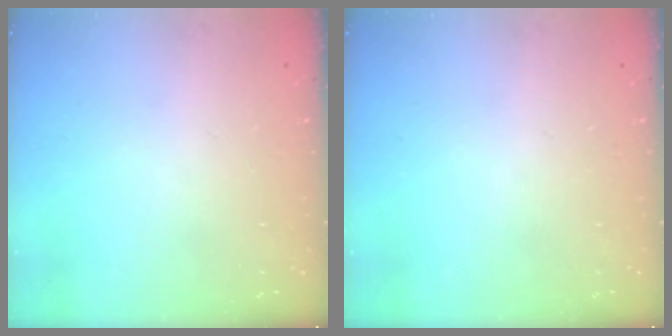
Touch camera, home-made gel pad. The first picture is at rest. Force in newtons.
{"total": 0.0}